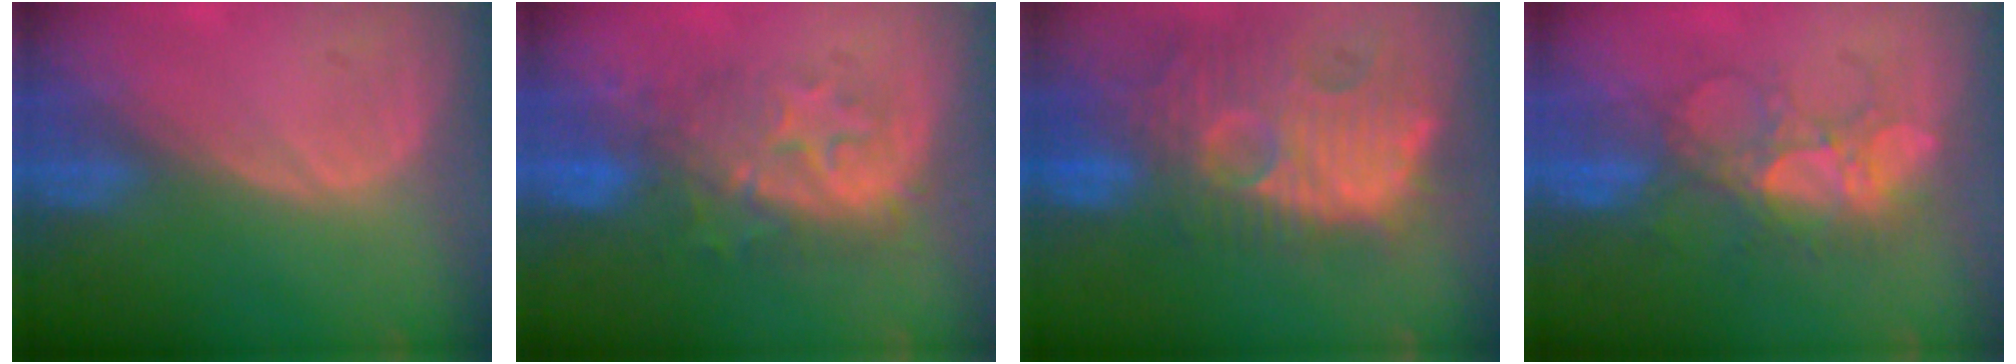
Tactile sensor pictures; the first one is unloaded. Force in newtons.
{"total": 8.2, "press": 8.1, "slide": 1.0}
{"total": 13.8, "press": 12.3, "slide": 6.4}
{"total": 6.8, "press": 6.6, "slide": 1.6}